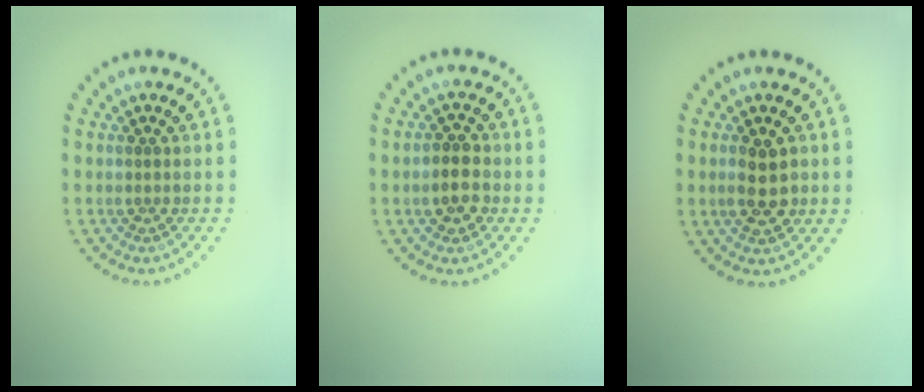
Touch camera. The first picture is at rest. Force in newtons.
{"total": 2.7, "press": 2.6, "slide": 0.6}
{"total": 3.0, "press": 3.0, "slide": 0.2}